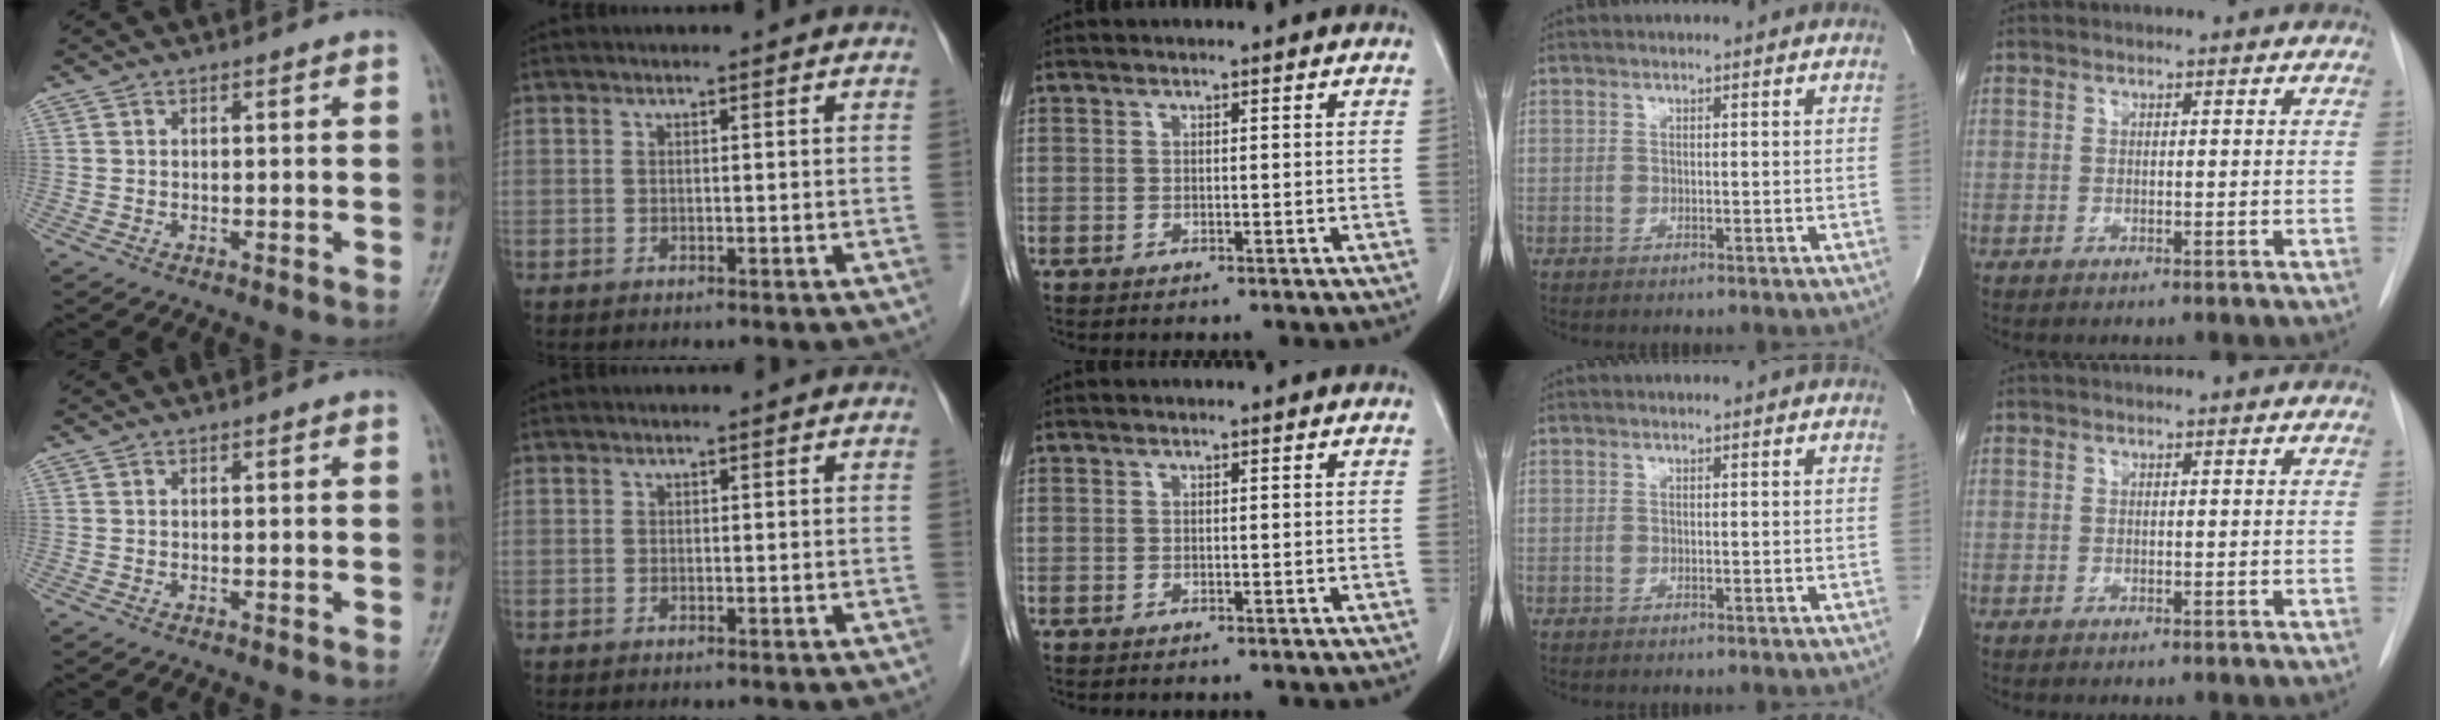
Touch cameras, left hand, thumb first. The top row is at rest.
{}